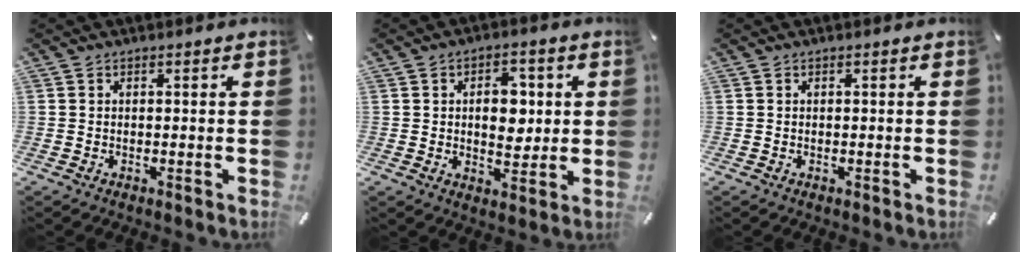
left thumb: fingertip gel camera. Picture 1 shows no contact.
{"total": 8.3, "force": [1.3, 5.7, 5.9], "torque": [-0.077, -0.002, 0.015]}
{"total": 0.0}